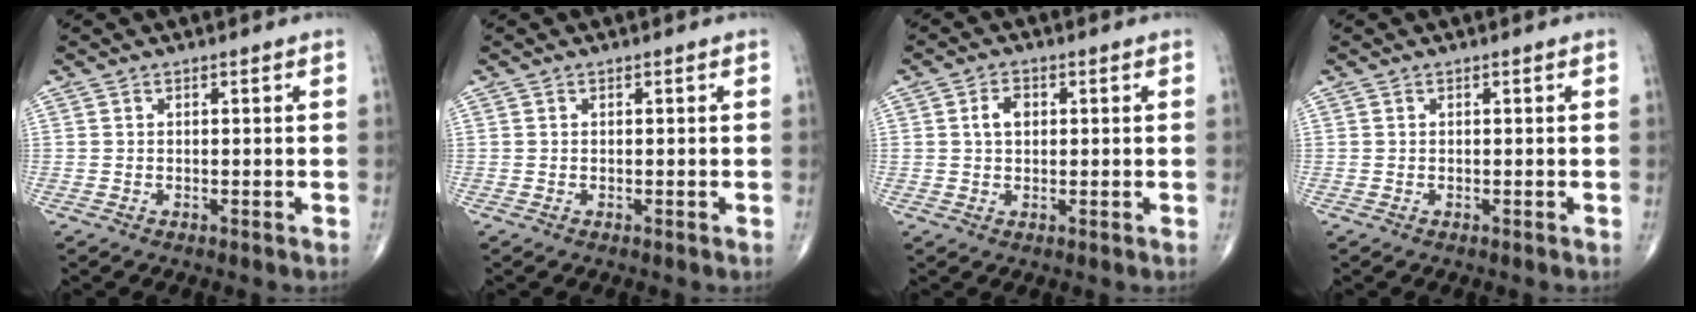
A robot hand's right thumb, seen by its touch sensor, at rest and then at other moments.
{"total": 0.0}
{"total": 3.4, "force": [0.7, 2.2, 2.4], "torque": [-0.041, 0.005, 0.013]}
{"total": 0.0}